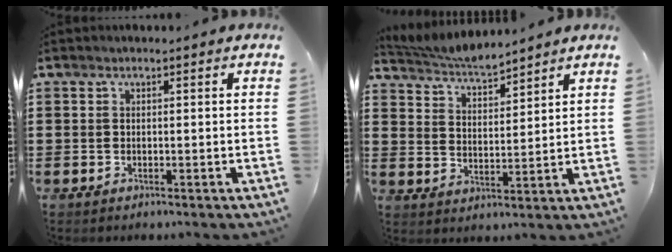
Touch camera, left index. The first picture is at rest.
{"total": 4.2, "force": [4.1, 0.3, 0.7], "torque": [-0.033, -0.022, 0.070]}